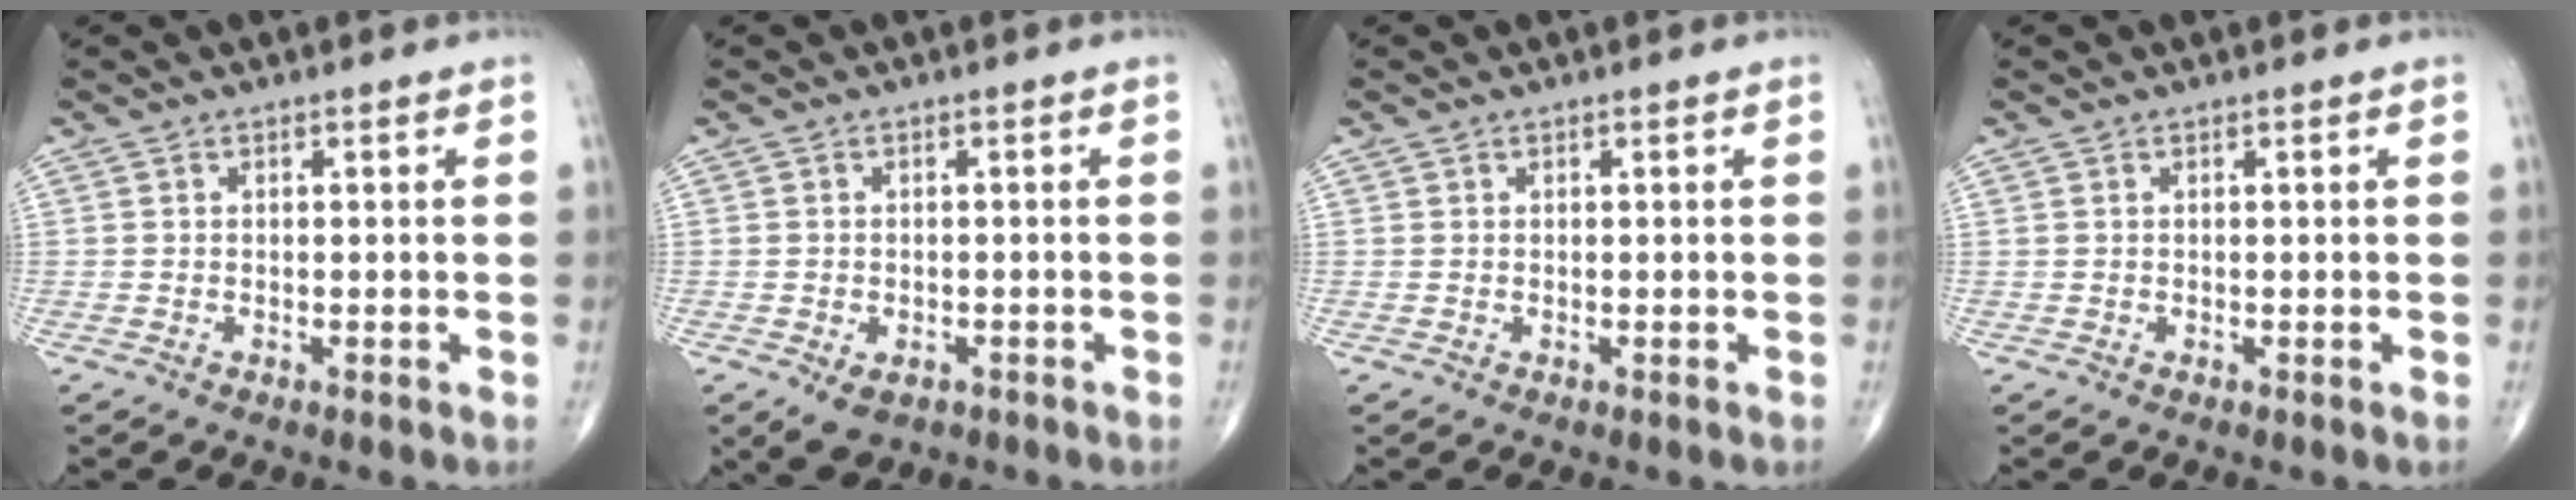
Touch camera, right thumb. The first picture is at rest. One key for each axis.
{"total": 4.0, "fx": -1.9, "fy": 2.7, "fz": 2.3, "tx": -0.034, "ty": 0.002, "tz": -0.019}
{"total": 0.0}
{"total": 0.0}